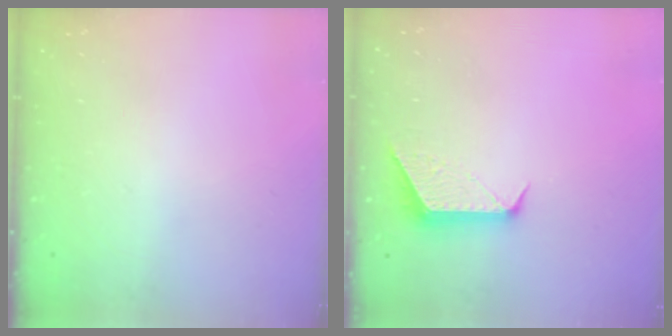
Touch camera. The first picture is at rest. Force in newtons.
{"total": 9.4, "press": 9.4, "slide": 0.5}